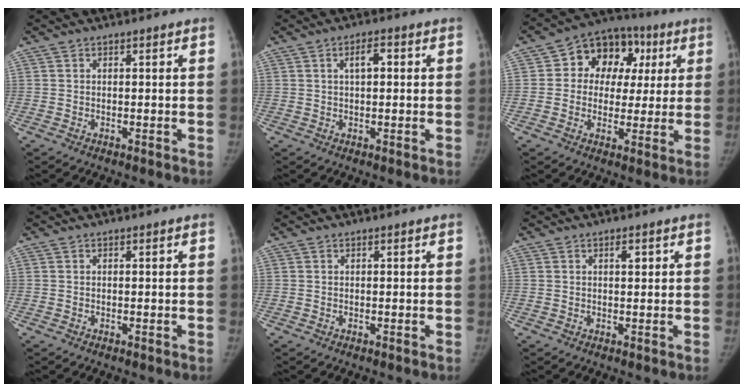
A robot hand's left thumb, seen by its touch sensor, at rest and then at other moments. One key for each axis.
{"total": 3.3, "fx": 0.7, "fy": 1.5, "fz": 2.8, "tx": -0.044, "ty": 0.009, "tz": 0.011}
{"total": 13.8, "fx": 3.2, "fy": 10.6, "fz": 8.2, "tx": -0.067, "ty": 0.020, "tz": 0.039}
{"total": 0.0}
{"total": 0.0}
{"total": 1.5, "fx": 0.6, "fy": 0.6, "fz": 1.2, "tx": -0.014, "ty": 0.001, "tz": 0.008}